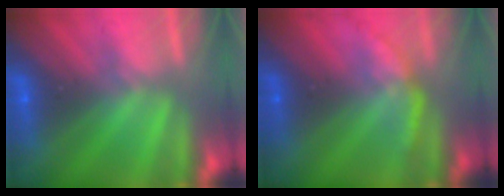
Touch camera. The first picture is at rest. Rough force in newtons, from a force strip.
{"total": 2.1}